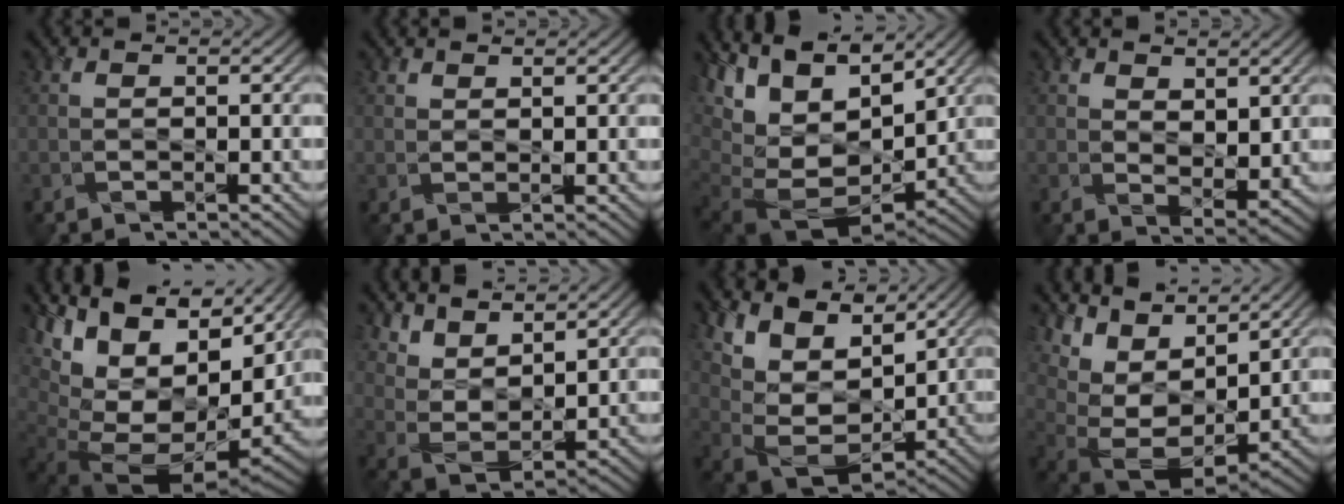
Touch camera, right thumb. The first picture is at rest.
{"total": 0.9, "force": [0.9, 0.0, 0.1], "torque": [-0.007, -0.001, 0.020]}
{"total": 15.5, "force": [5.0, 9.3, 11.3], "torque": [-0.241, 0.019, 0.125]}
{"total": 3.9, "force": [2.2, 2.1, 2.5], "torque": [-0.055, -0.015, 0.042]}
{"total": 17.3, "force": [4.7, 10.3, 13.1], "torque": [-0.227, 0.016, 0.117]}
{"total": 7.9, "force": [6.4, 2.8, 3.7], "torque": [-0.085, -0.023, 0.135]}
{"total": 11.1, "force": [6.4, 6.5, 6.3], "torque": [-0.158, 0.018, 0.111]}
{"total": 12.0, "force": [7.3, 6.0, 7.5], "torque": [-0.178, 0.029, 0.144]}